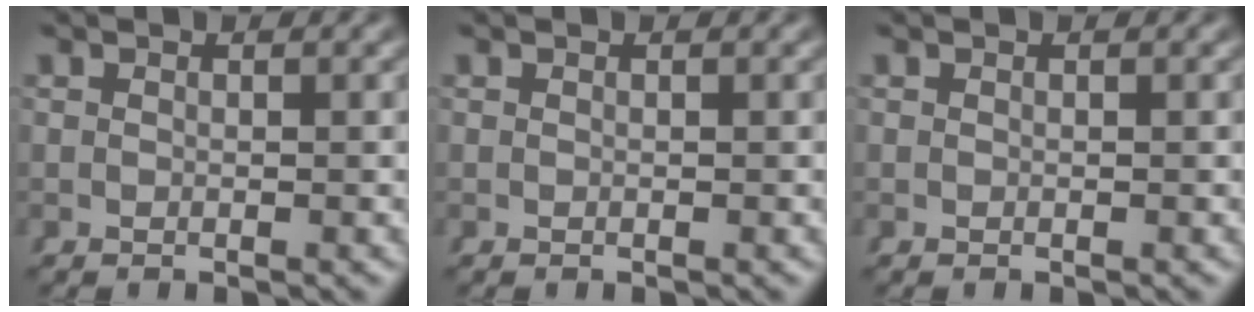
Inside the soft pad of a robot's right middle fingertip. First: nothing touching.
{"total": 0.0}
{"total": 0.0}